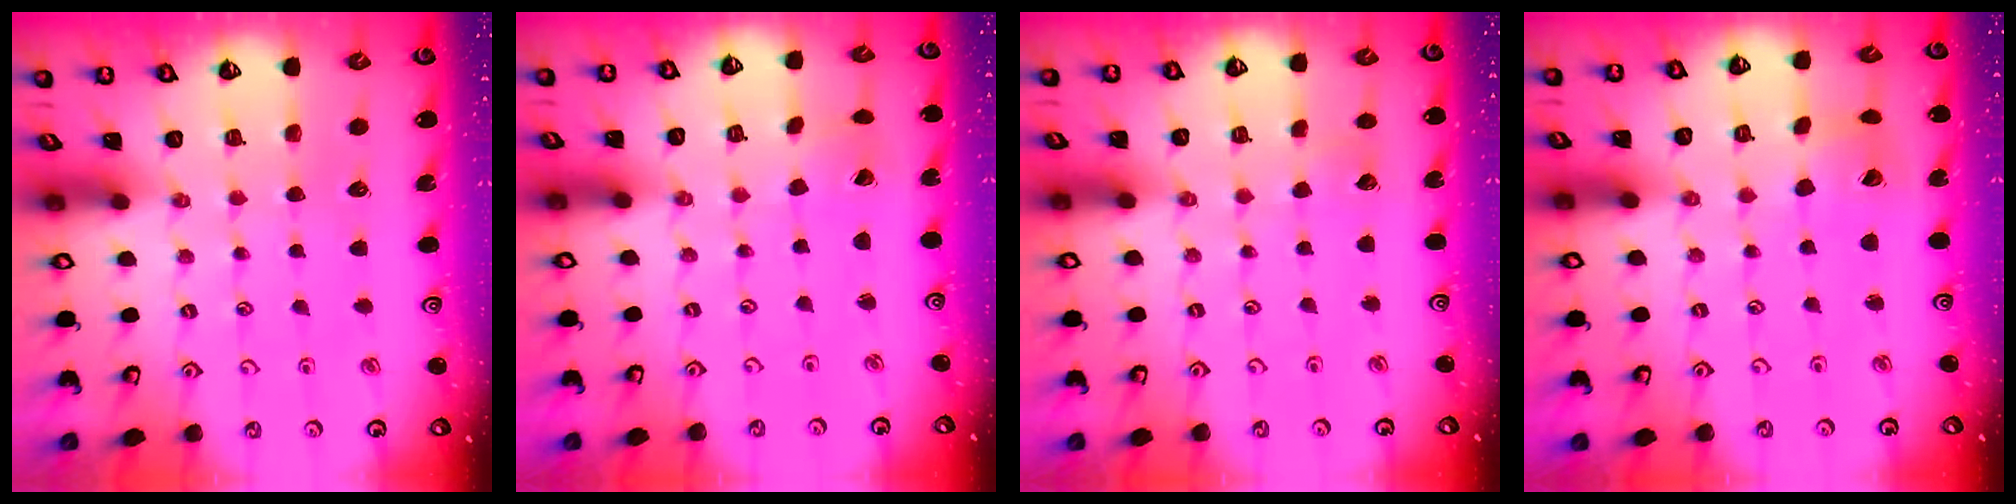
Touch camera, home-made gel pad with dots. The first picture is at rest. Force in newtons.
{"total": 0.9, "press": 0.9, "slide": 0.1}
{"total": 2.3, "press": 2.3, "slide": 0.1}
{"total": 6.9, "press": 6.9, "slide": 0.7}